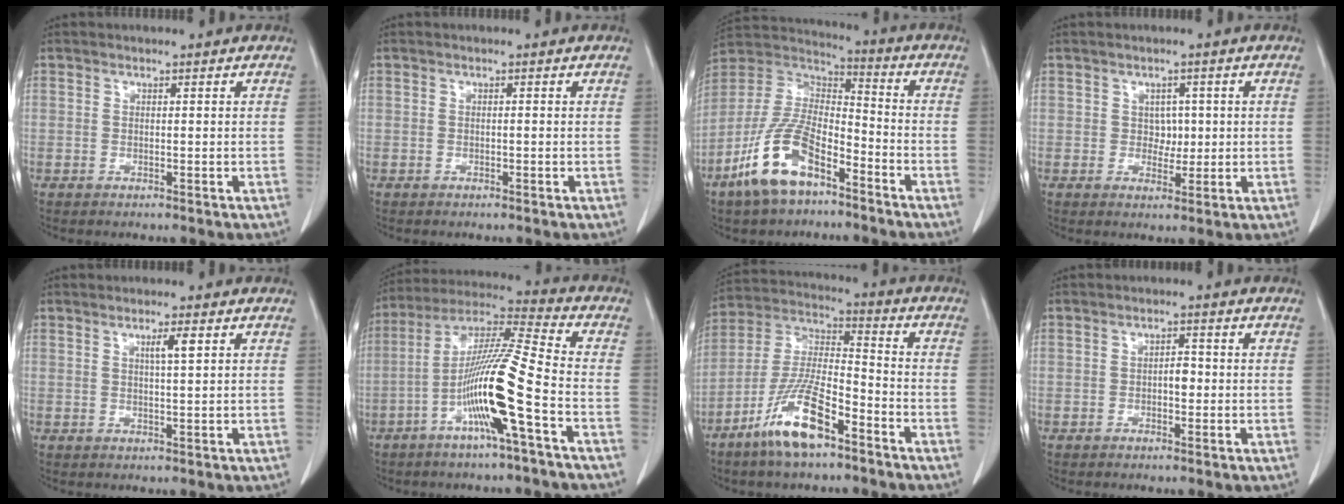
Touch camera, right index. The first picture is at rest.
{"total": 0.0}
{"total": 14.0, "force": [-8.2, 5.5, 9.9], "torque": [-0.212, 0.002, -0.158]}
{"total": 2.7, "force": [0.4, 2.1, 1.7], "torque": [-0.017, 0.000, 0.009]}
{"total": 2.4, "force": [1.0, -0.1, 2.2], "torque": [-0.039, -0.001, 0.016]}
{"total": 14.6, "force": [-5.0, -0.6, 13.7], "torque": [-0.262, 0.006, -0.101]}
{"total": 12.9, "force": [-7.9, 3.1, 9.7], "torque": [-0.203, -0.009, -0.149]}
{"total": 2.0, "force": [-0.3, 1.0, 1.7], "torque": [-0.023, 0.004, -0.004]}